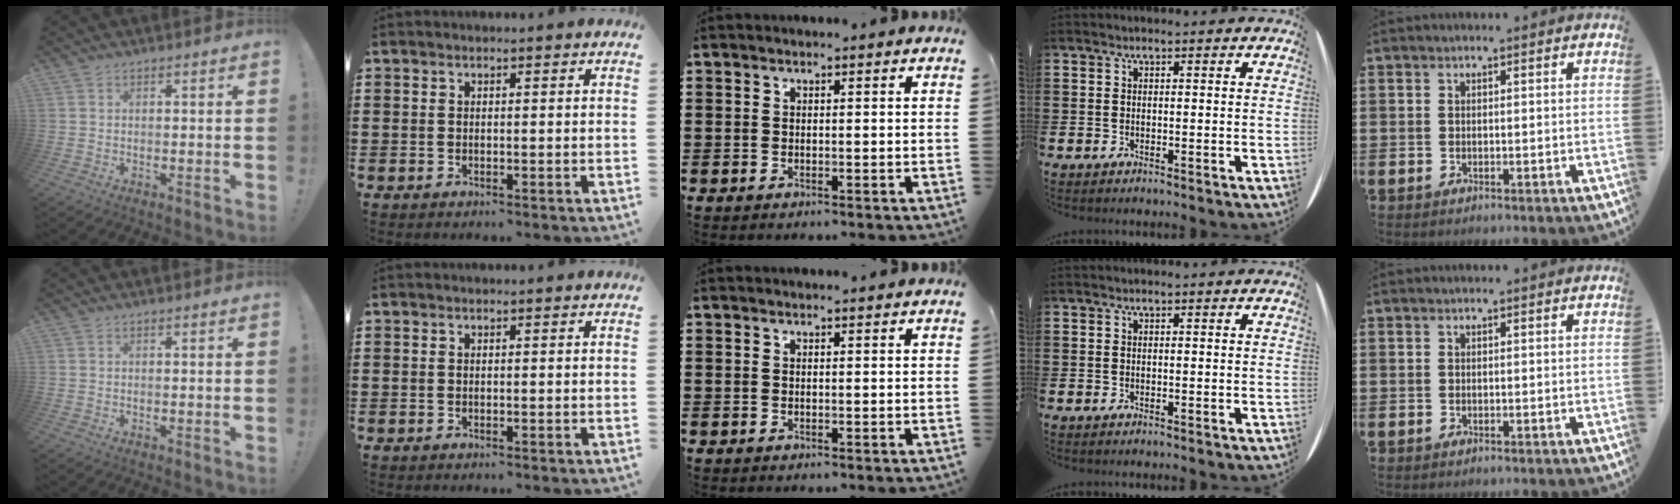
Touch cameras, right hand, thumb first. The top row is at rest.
{}